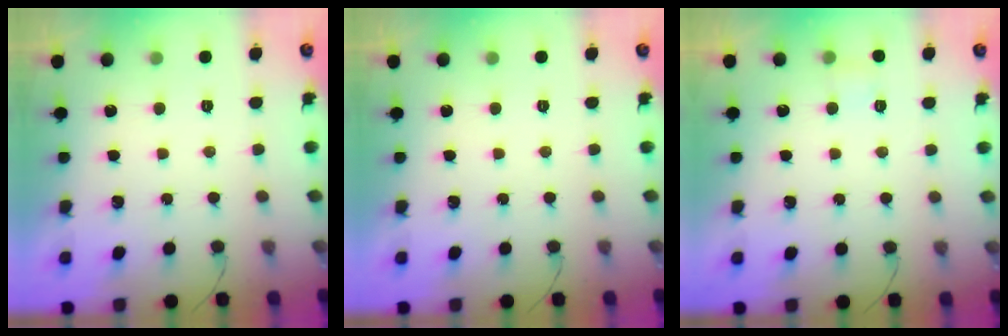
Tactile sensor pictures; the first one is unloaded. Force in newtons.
{"total": 0.0}
{"total": 2.8, "press": 2.6, "slide": 1.1}